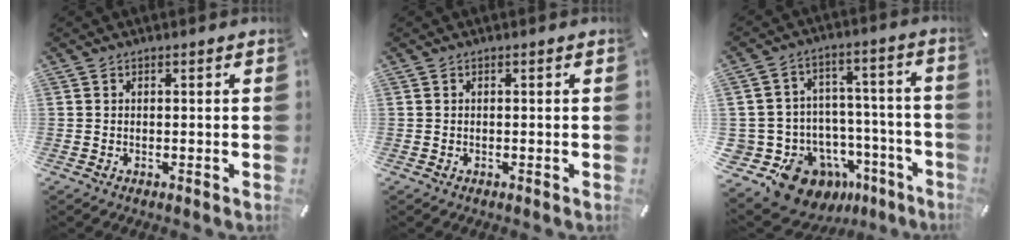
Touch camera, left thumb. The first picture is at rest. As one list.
[{"total": 0.0}, {"total": 15.6, "force": [-10.0, 10.4, 5.9], "torque": [-0.100, 0.057, -0.151]}]